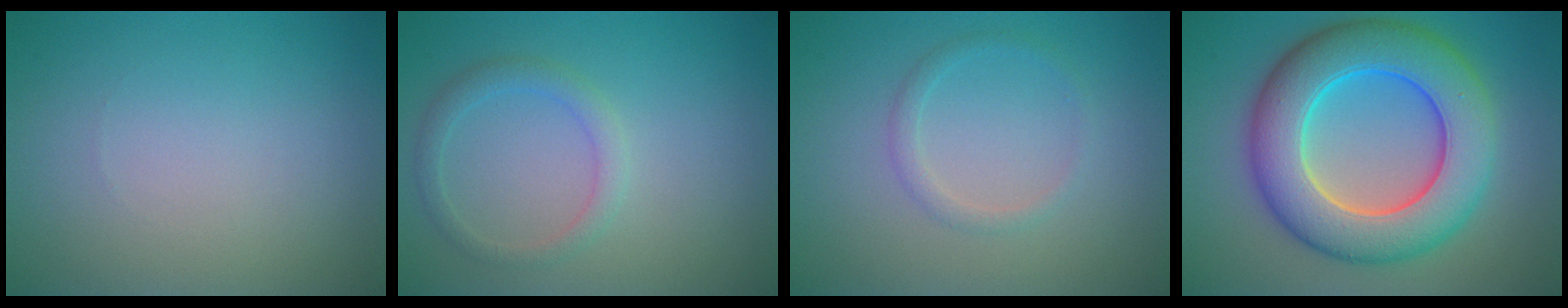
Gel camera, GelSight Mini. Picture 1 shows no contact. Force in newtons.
{"total": 1.9, "press": 1.9, "slide": 0.1}
{"total": 1.3, "press": 1.3, "slide": 0.1}
{"total": 10.8, "press": 10.8, "slide": 0.3}